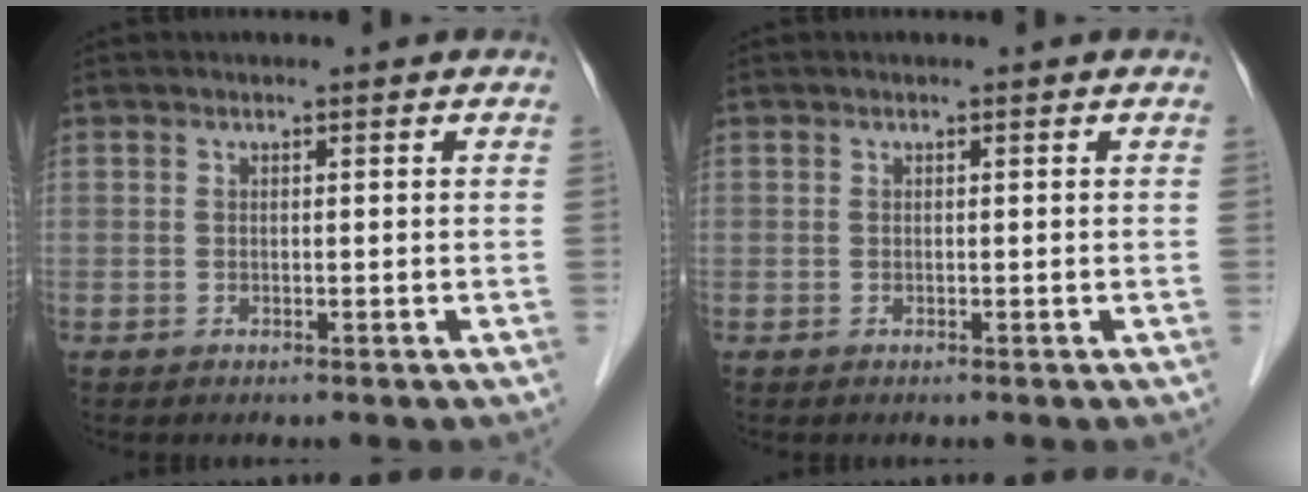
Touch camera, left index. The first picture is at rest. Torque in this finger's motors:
{"motor_torque": [0.00, 0.00, 0.00, -0.01]}